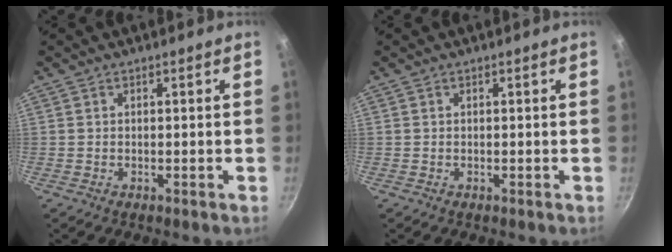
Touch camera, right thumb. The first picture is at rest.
{"total": 0.0}